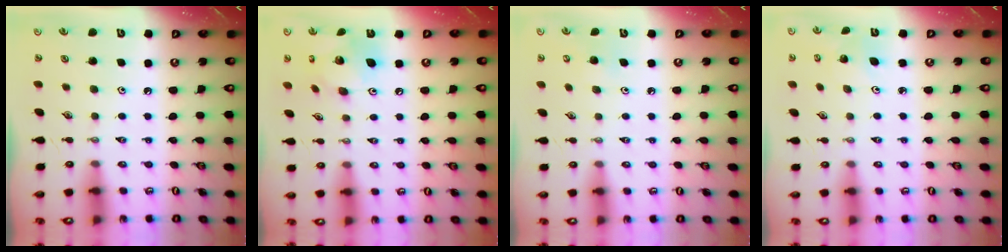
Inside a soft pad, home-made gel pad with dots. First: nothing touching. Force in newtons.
{"total": 13.4, "press": 13.3, "slide": 1.3}
{"total": 5.1, "press": 5.1, "slide": 0.5}
{"total": 4.2, "press": 3.8, "slide": 1.9}